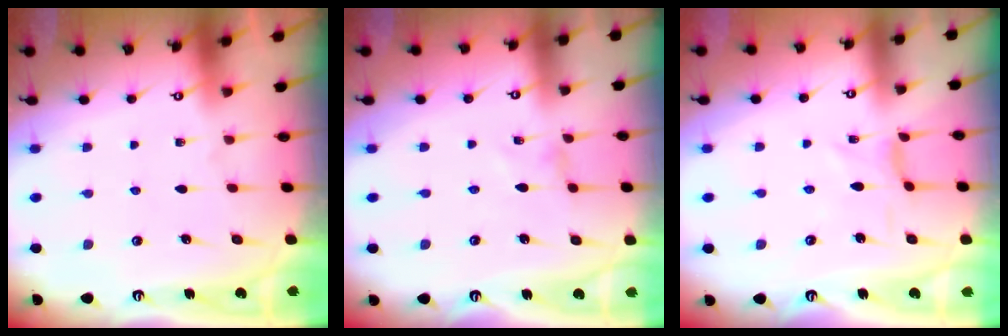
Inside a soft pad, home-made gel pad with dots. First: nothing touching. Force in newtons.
{"total": 0.0}
{"total": 0.8, "press": 0.7, "slide": 0.3}